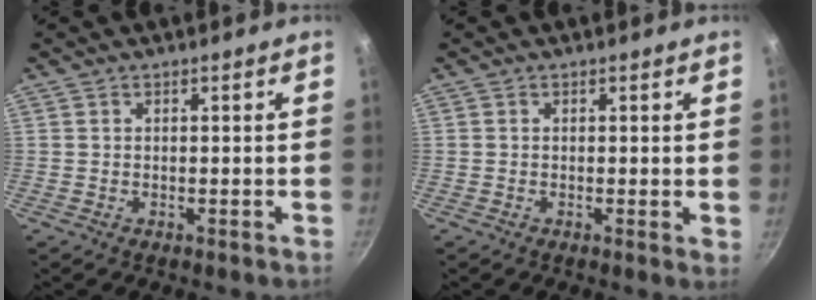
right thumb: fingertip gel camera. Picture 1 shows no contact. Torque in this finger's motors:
{"motor_torque": [-0.17, 0.06, -0.31, -0.21, 0.06]}